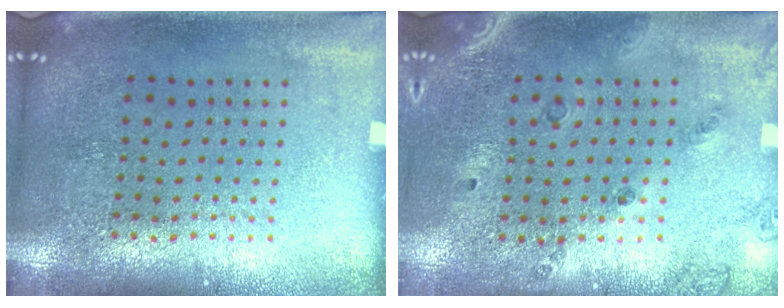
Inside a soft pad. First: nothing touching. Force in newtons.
{"total": 1.5, "press": 1.2, "slide": 0.9}